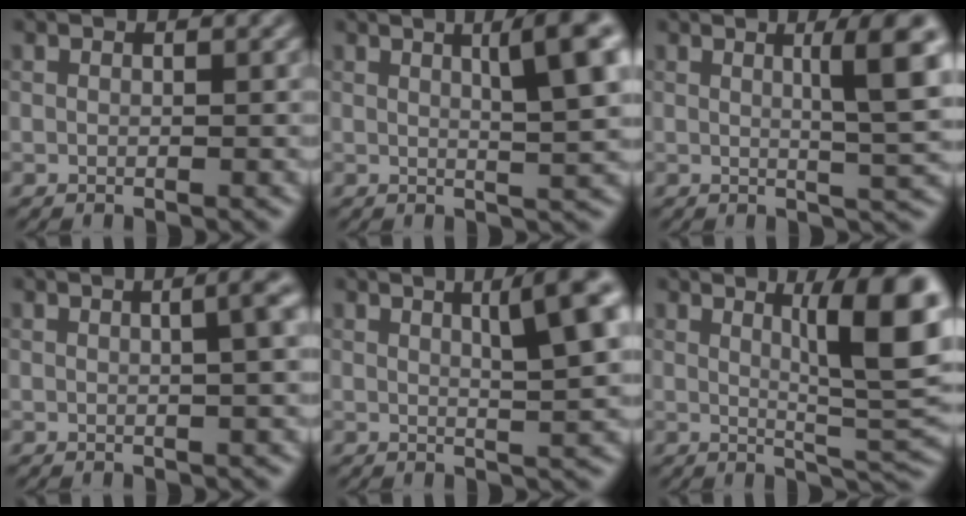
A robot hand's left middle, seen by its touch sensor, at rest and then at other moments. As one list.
[{"total": 6.4, "force": [2.3, 1.2, 5.9], "torque": [-0.065, 0.007, 0.034]}, {"total": 5.9, "force": [1.5, 0.9, 5.6], "torque": [-0.072, 0.004, 0.024]}, {"total": 4.2, "force": [1.0, 1.6, 3.8], "torque": [-0.026, 0.020, -0.002]}, {"total": 6.2, "force": [2.5, 1.1, 5.6], "torque": [-0.064, 0.008, 0.037]}, {"total": 9.1, "force": [2.8, 2.0, 8.4], "torque": [-0.103, 0.004, 0.043]}]